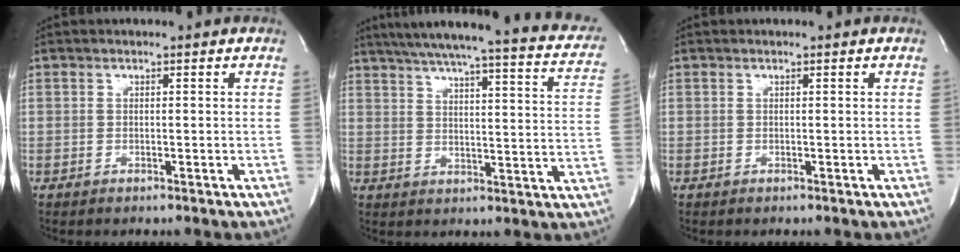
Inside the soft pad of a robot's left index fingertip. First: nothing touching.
{"total": 26.6, "force": [22.5, 3.3, 13.9], "torque": [-0.202, -0.016, 0.267]}
{"total": 0.0}